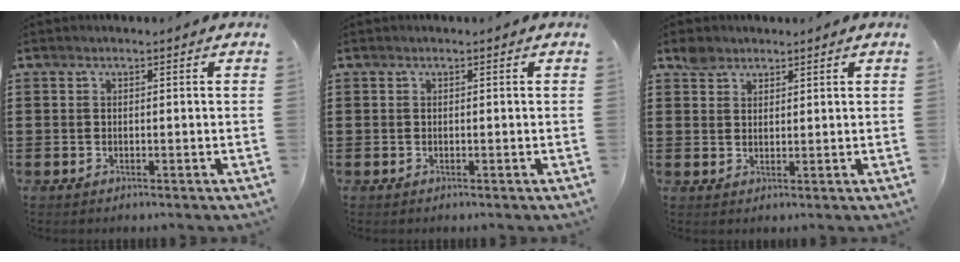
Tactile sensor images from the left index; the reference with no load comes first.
{"total": 0.0}
{"total": 2.6, "force": [2.1, 1.6, 0.2], "torque": [-0.002, 0.002, 0.039]}